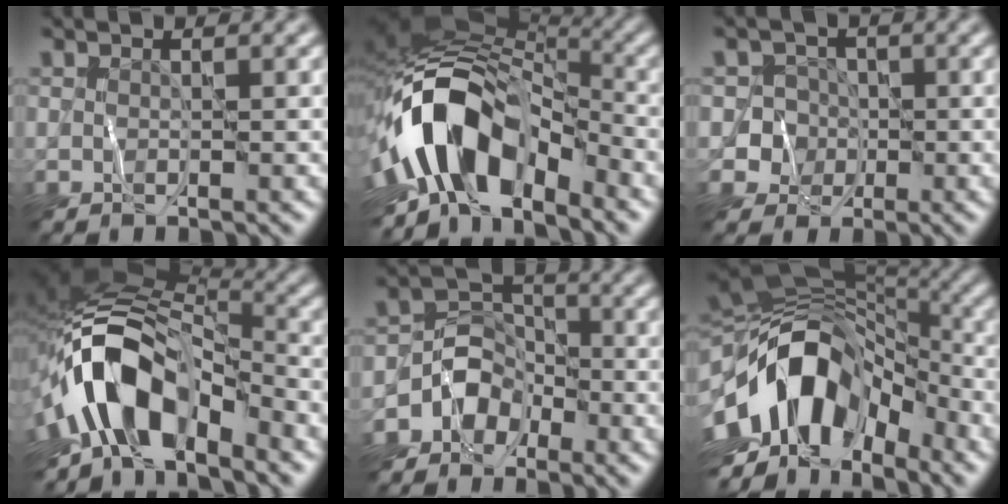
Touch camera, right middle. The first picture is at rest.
{"total": 12.3, "force": [-5.4, 7.1, 8.5], "torque": [-0.145, 0.004, -0.103]}
{"total": 4.5, "force": [-1.3, 4.3, -0.4], "torque": [0.034, 0.005, -0.039]}
{"total": 10.4, "force": [-5.2, 5.4, 7.3], "torque": [-0.122, 0.013, -0.101]}
{"total": 3.6, "force": [-1.9, 2.9, 0.9], "torque": [-0.003, 0.008, -0.041]}
{"total": 13.0, "force": [-3.7, 8.1, 9.5], "torque": [-0.154, 0.018, -0.081]}